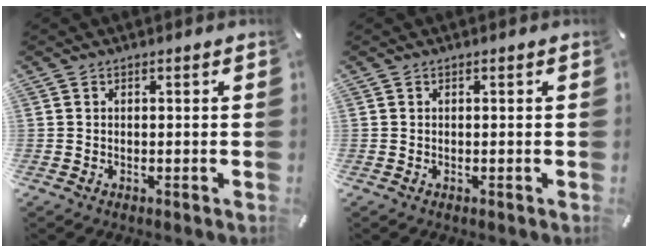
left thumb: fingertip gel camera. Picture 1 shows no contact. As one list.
[{"total": 0.0}]